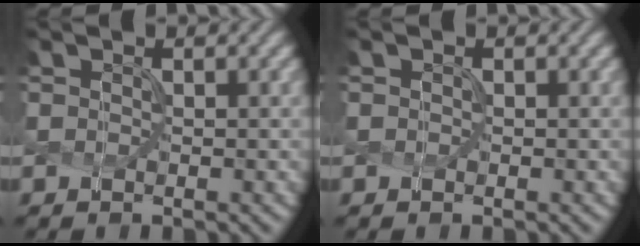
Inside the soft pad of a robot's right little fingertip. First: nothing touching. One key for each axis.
{"total": 0.0}